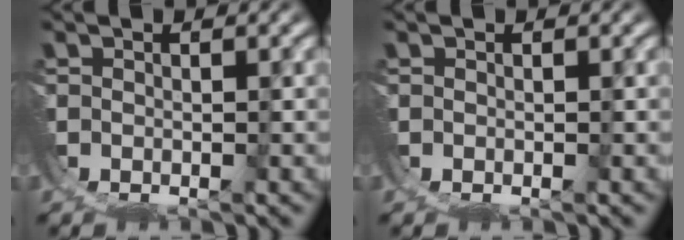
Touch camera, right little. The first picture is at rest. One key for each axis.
{"total": 0.0}